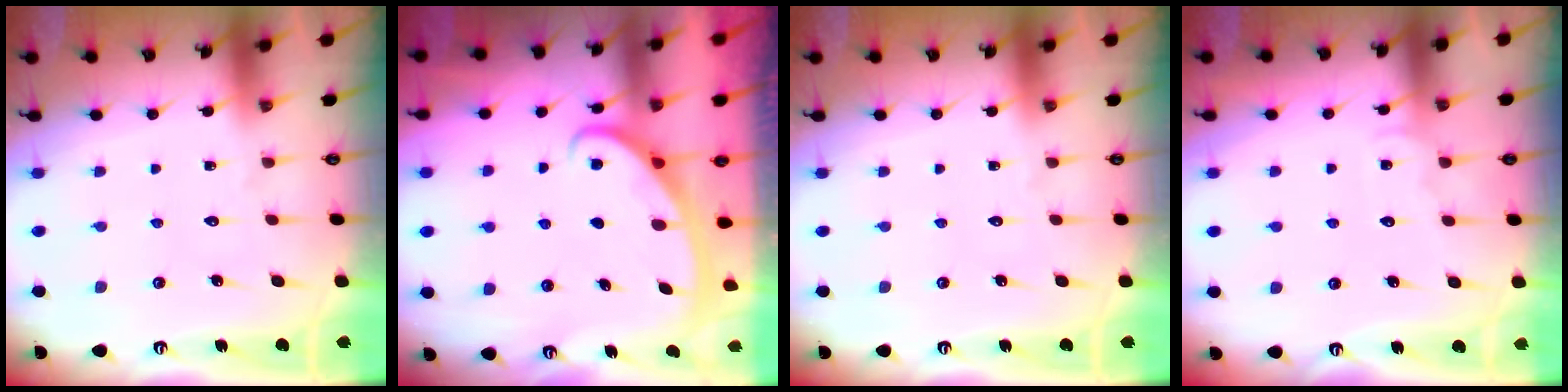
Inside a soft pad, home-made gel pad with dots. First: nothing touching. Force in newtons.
{"total": 2.8, "press": 2.8, "slide": 0.4}
{"total": 0.0}
{"total": 6.1, "press": 6.1, "slide": 0.6}